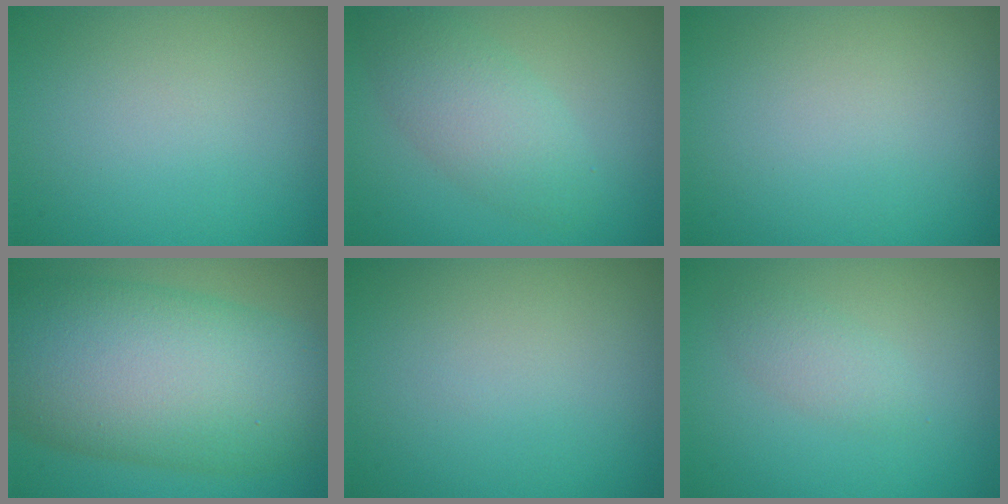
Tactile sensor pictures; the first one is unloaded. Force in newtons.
{"total": 3.8, "press": 3.7, "slide": 0.3}
{"total": 0.0}
{"total": 13.7, "press": 13.7, "slide": 0.5}
{"total": 0.0}
{"total": 1.7, "press": 1.6, "slide": 0.1}